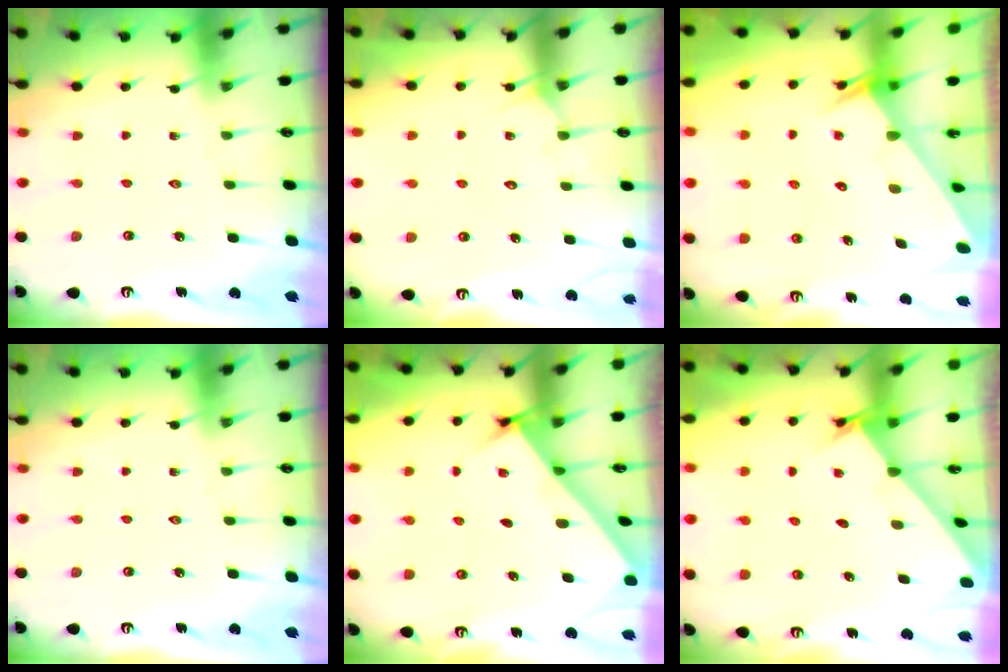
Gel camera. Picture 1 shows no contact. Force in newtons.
{"total": 4.1, "press": 4.0, "slide": 0.3}
{"total": 2.4, "press": 2.4, "slide": 0.1}
{"total": 0.0}
{"total": 2.9, "press": 2.9, "slide": 0.0}
{"total": 1.8, "press": 1.8, "slide": 0.2}